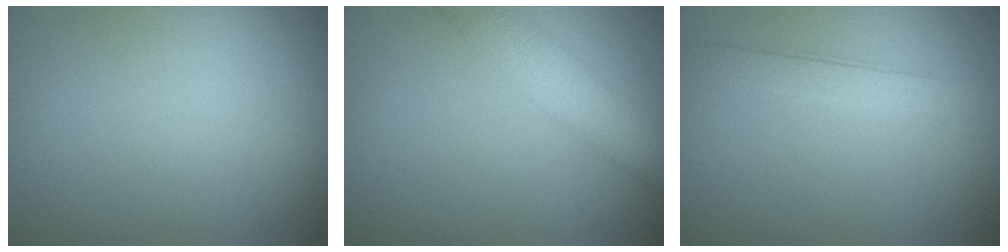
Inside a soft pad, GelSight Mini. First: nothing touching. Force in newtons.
{"total": 4.6, "press": 4.6, "slide": 0.2}
{"total": 2.2, "press": 2.2, "slide": 0.1}